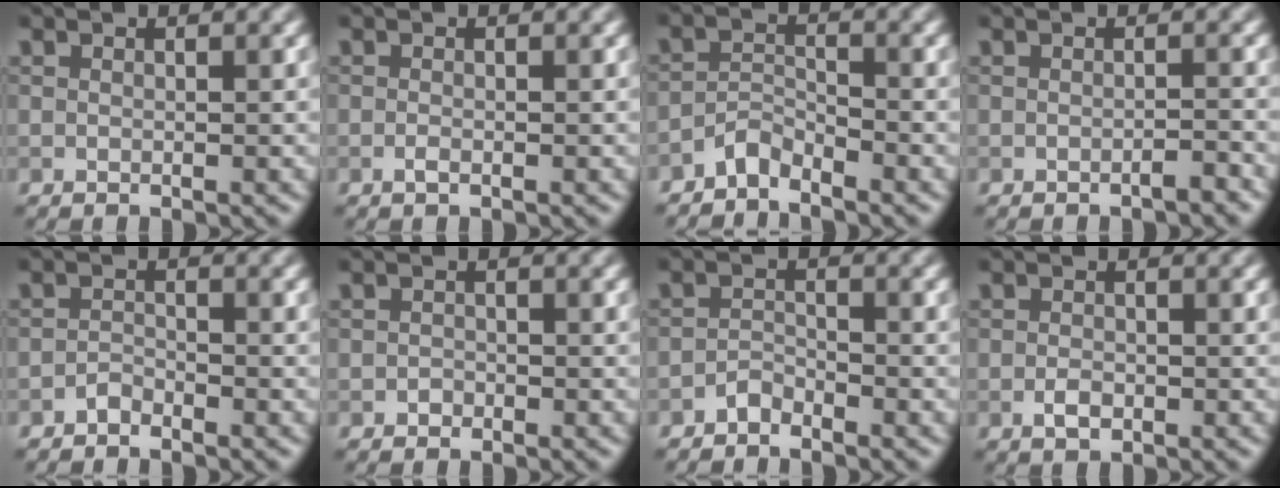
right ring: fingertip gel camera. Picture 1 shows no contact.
{"total": 0.6, "force": [-0.3, 0.2, 0.5], "torque": [-0.012, -0.001, -0.007]}
{"total": 2.1, "force": [-2.0, 0.5, 0.5], "torque": [-0.009, 0.010, -0.043]}
{"total": 1.0, "force": [-0.8, 0.1, 0.6], "torque": [-0.007, 0.004, -0.016]}
{"total": 1.1, "force": [-1.0, 0.3, 0.3], "torque": [-0.003, 0.003, -0.021]}
{"total": 0.7, "force": [-0.4, 0.5, 0.1], "torque": [0.003, -0.002, -0.008]}
{"total": 1.4, "force": [-1.3, 0.4, 0.3], "torque": [-0.003, 0.006, -0.028]}
{"total": 1.4, "force": [-0.6, 0.8, 0.9], "torque": [-0.017, 0.000, -0.012]}